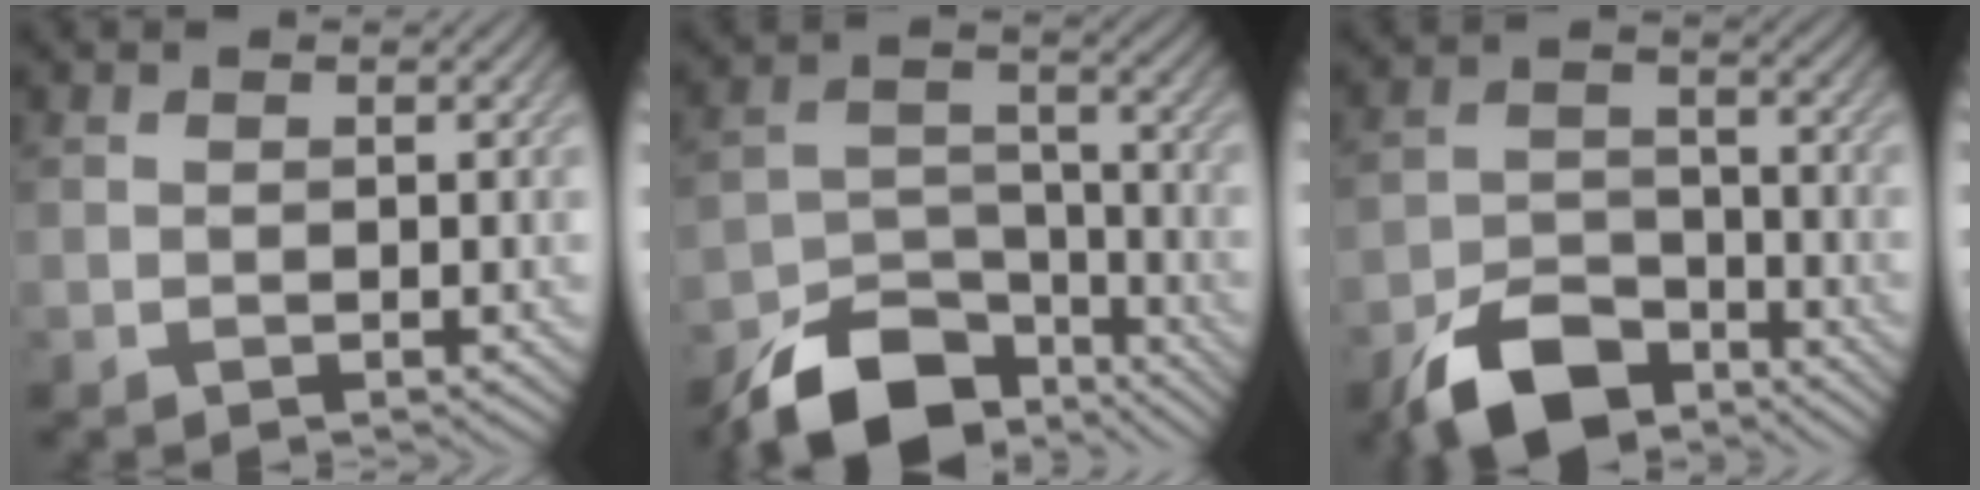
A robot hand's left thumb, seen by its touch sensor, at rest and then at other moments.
{"total": 12.9, "force": [-9.6, 6.0, 6.1], "torque": [-0.118, -0.021, -0.161]}
{"total": 8.9, "force": [-6.6, 4.3, 4.2], "torque": [-0.081, -0.011, -0.133]}